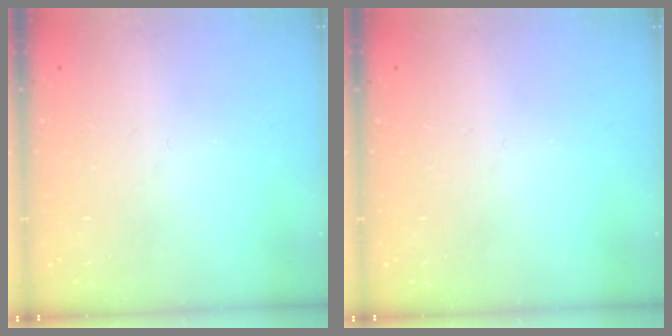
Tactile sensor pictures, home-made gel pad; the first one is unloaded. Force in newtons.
{"total": 0.0}